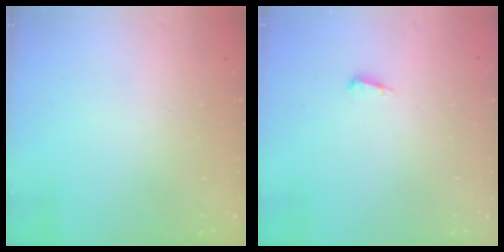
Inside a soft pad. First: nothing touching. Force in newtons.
{"total": 4.6, "press": 4.5, "slide": 0.9}